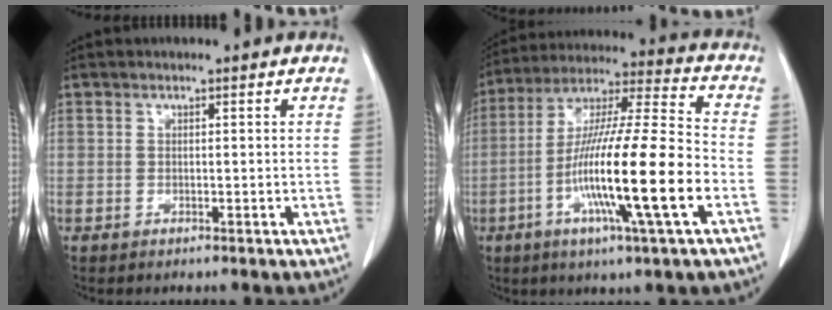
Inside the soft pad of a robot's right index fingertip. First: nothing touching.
{"total": 19.3, "force": [-5.5, 0.1, 18.5], "torque": [-0.346, -0.015, -0.103]}